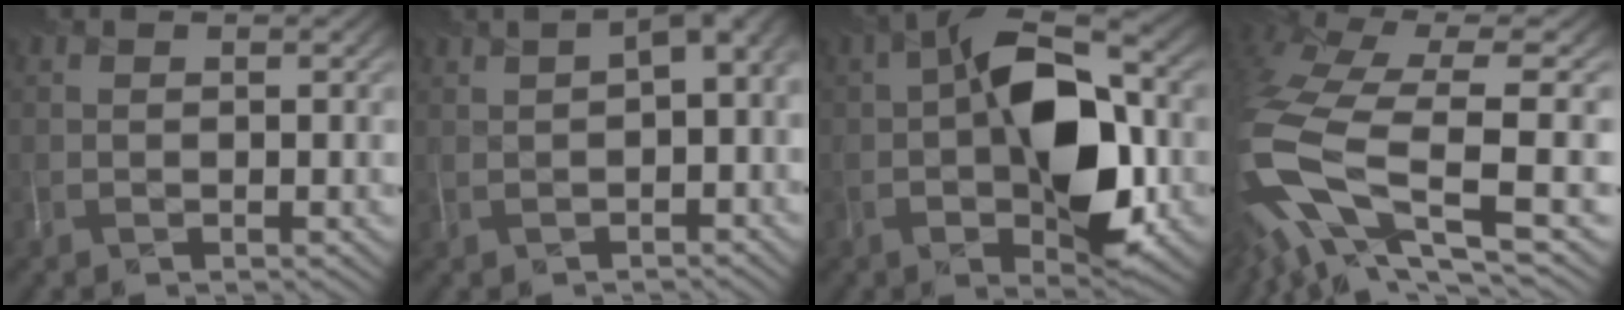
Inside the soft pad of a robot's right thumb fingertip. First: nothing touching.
{"total": 3.7, "force": [-0.1, 1.6, 3.3], "torque": [-0.047, 0.008, 0.001]}
{"total": 12.6, "force": [-1.8, 6.2, 10.7], "torque": [-0.170, 0.007, -0.030]}
{"total": 14.5, "force": [-2.0, 5.8, 13.1], "torque": [-0.325, -0.022, -0.015]}